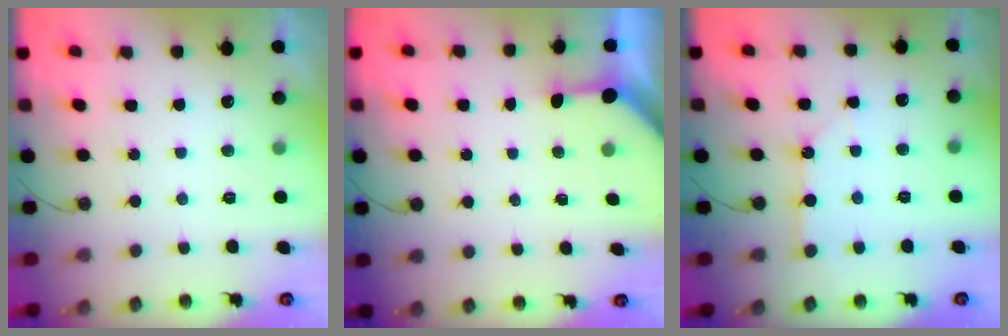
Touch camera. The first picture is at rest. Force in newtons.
{"total": 3.2, "press": 3.2, "slide": 0.3}
{"total": 2.6, "press": 2.6, "slide": 0.3}